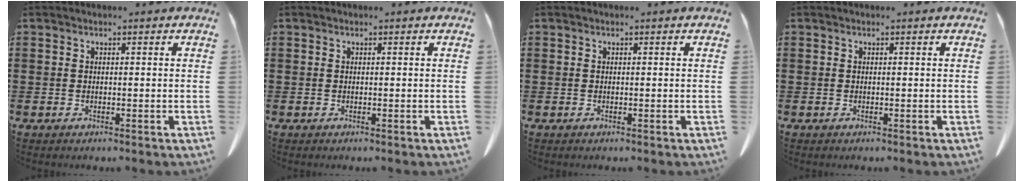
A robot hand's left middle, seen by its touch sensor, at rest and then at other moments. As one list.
[{"total": 0.0}, {"total": 0.0}, {"total": 0.0}]